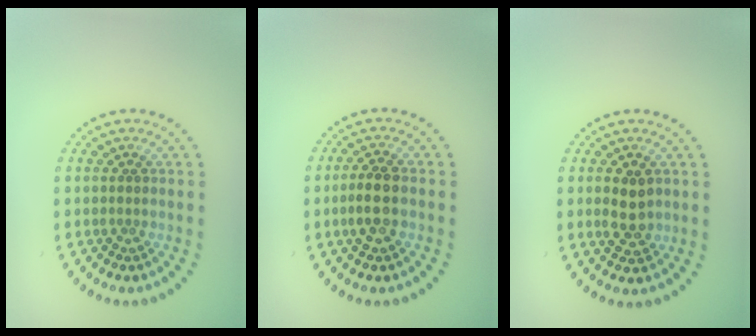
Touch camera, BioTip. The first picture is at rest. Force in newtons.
{"total": 2.6, "press": 2.5, "slide": 0.6}
{"total": 2.7, "press": 2.6, "slide": 0.3}